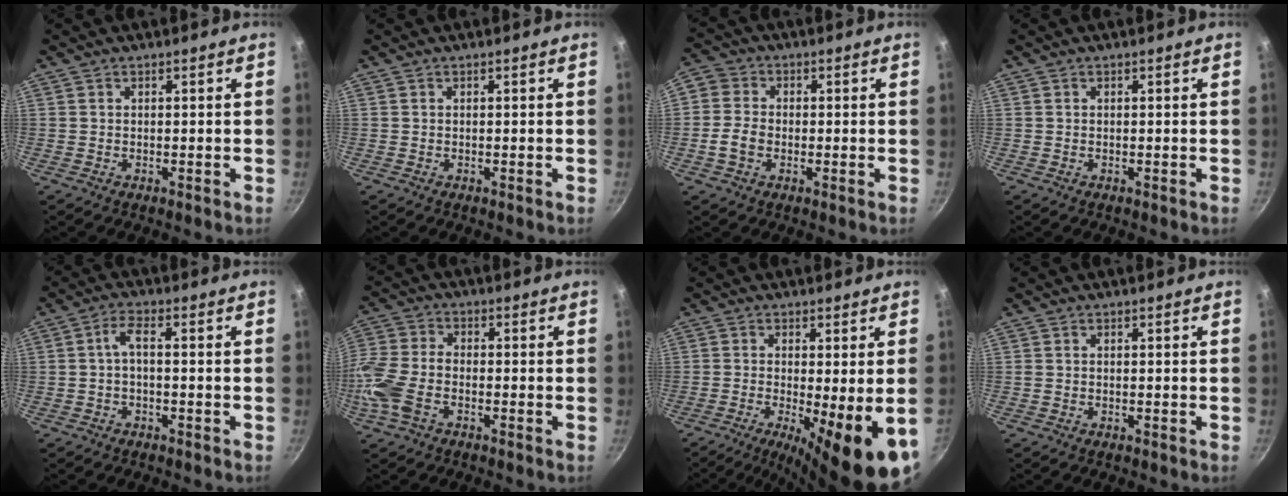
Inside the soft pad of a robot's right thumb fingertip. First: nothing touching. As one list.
[{"total": 0.0}, {"total": 6.2, "force": [-1.2, 5.1, 3.4], "torque": [-0.049, 0.013, -0.038]}, {"total": 0.0}, {"total": 3.3, "force": [-0.8, 1.1, 3.0], "torque": [-0.069, 0.020, -0.018]}, {"total": 10.7, "force": [-4.1, 6.1, 7.8], "torque": [-0.171, 0.024, -0.100]}, {"total": 13.7, "force": [-4.5, 2.6, 12.7], "torque": [-0.185, -0.014, -0.059]}, {"total": 0.0}]